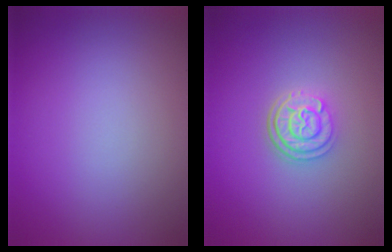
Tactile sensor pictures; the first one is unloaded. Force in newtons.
{"total": 3.0, "press": 2.4, "slide": 1.8}